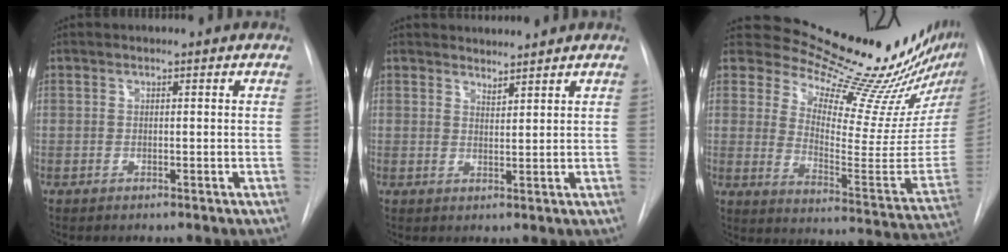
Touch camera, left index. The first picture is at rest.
{"total": 3.5, "force": [3.5, 0.3, 0.4], "torque": [-0.003, 0.003, 0.054]}
{"total": 22.4, "force": [20.5, 2.8, 8.5], "torque": [-0.124, -0.112, 0.268]}